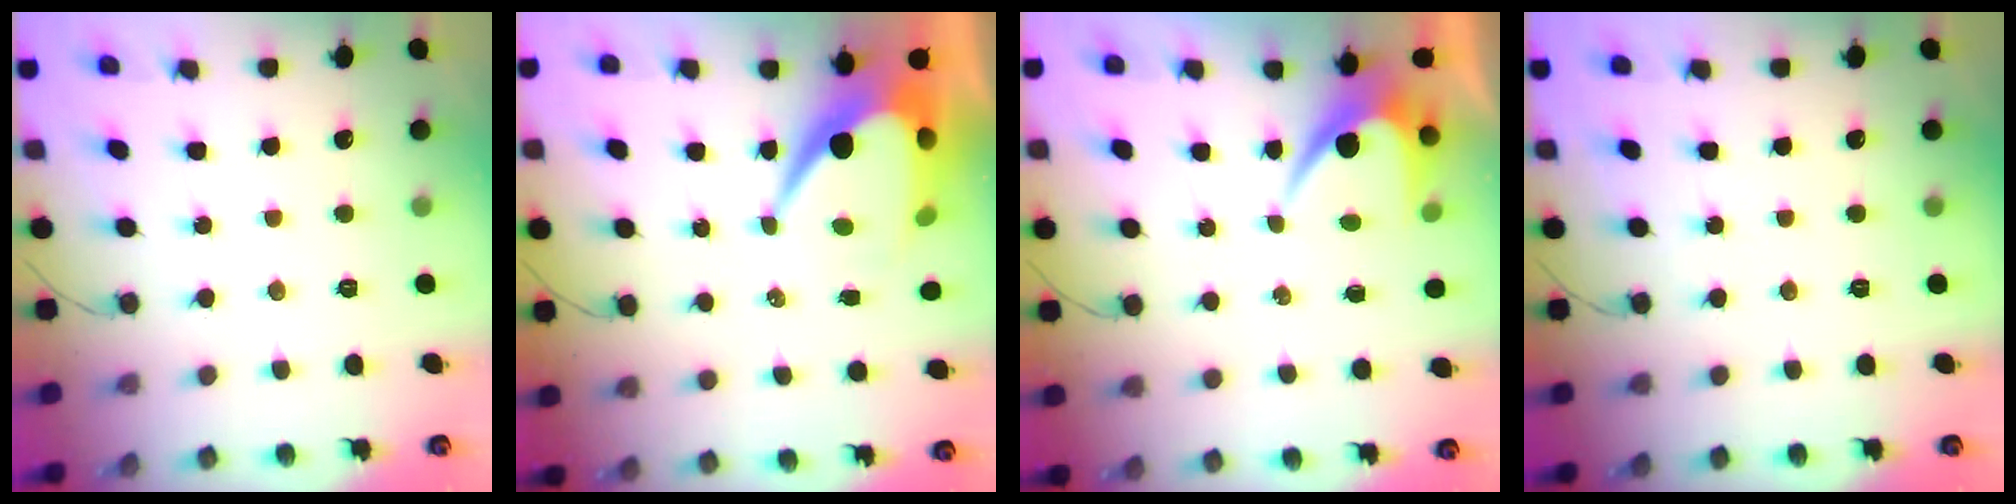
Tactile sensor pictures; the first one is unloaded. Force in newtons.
{"total": 12.7, "press": 12.7, "slide": 1.0}
{"total": 7.3, "press": 7.3, "slide": 0.3}
{"total": 0.0}